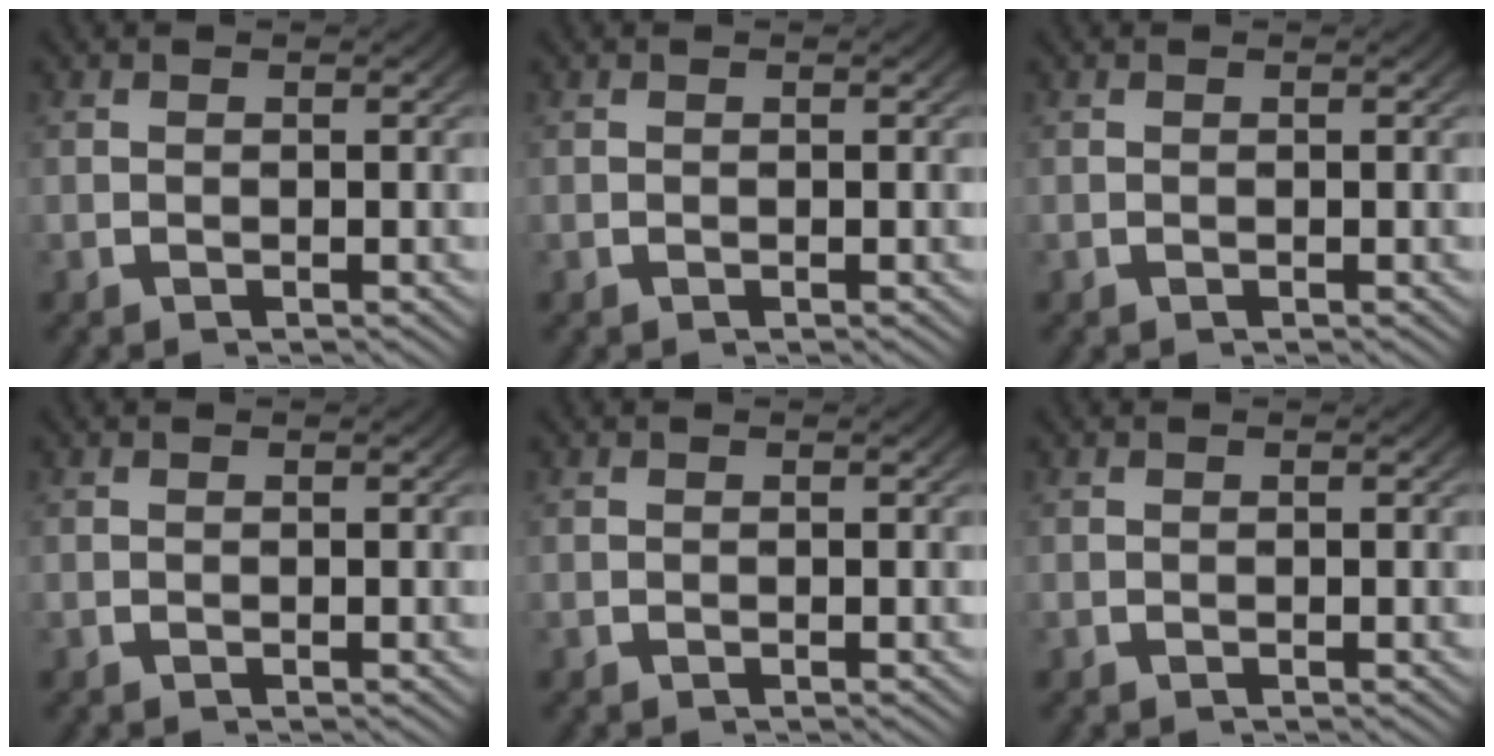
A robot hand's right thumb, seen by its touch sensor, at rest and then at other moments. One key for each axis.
{"total": 0.0}
{"total": 0.0}
{"total": 0.0}
{"total": 0.0}
{"total": 0.0}